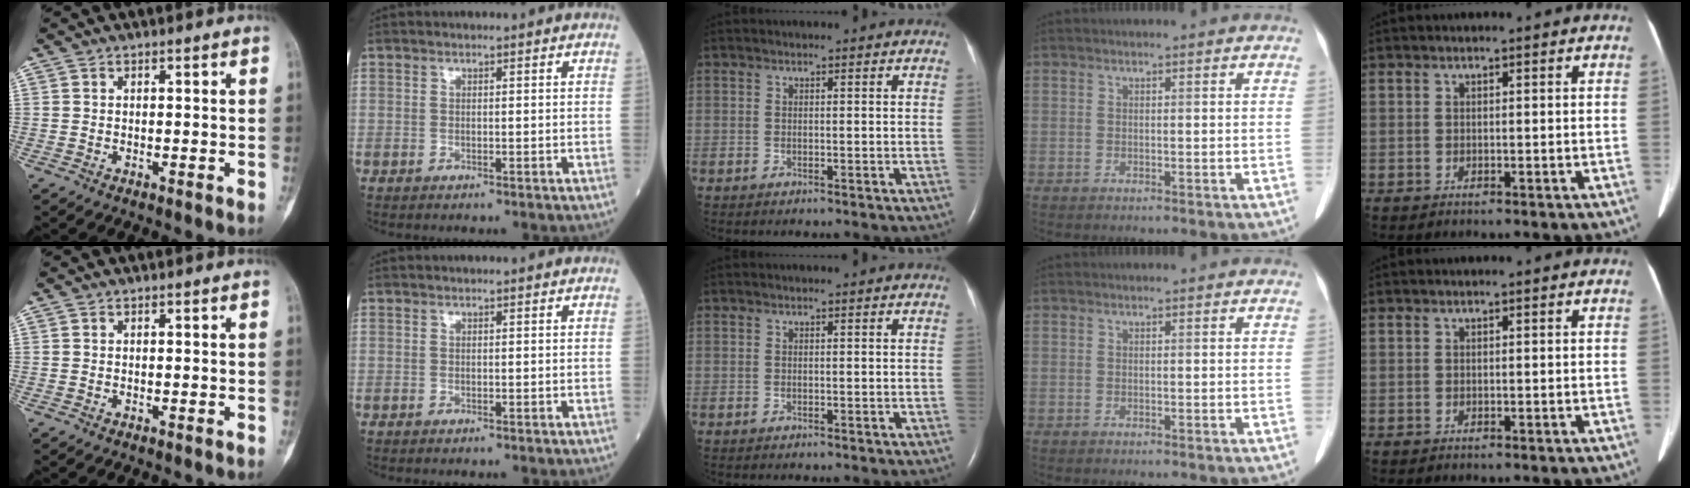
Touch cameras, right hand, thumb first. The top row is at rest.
{}